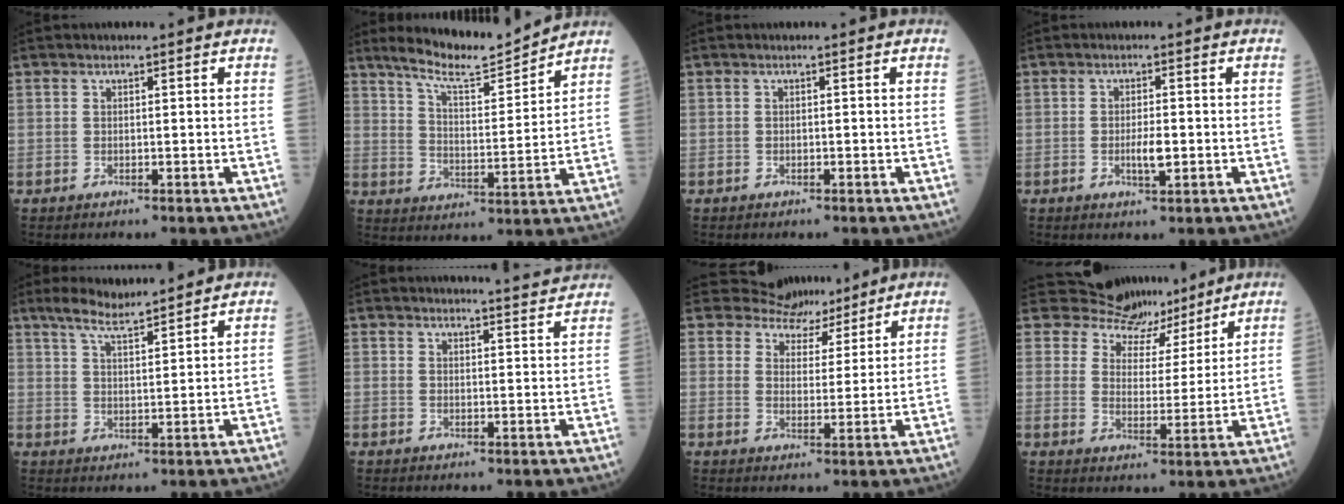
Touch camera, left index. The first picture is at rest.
{"total": 10.5, "force": [9.9, 0.3, 3.5], "torque": [-0.066, -0.011, 0.167]}
{"total": 0.0}
{"total": 2.6, "force": [-0.7, 0.6, 2.5], "torque": [-0.046, -0.004, -0.012]}
{"total": 6.5, "force": [5.8, 0.6, 2.9], "torque": [-0.060, 0.015, 0.107]}
{"total": 6.9, "force": [6.8, -0.1, 0.8], "torque": [-0.005, -0.001, 0.071]}
{"total": 7.9, "force": [7.1, 3.4, -0.3], "torque": [0.007, 0.006, 0.100]}
{"total": 10.3, "force": [9.4, 4.2, 0.5], "torque": [-0.008, 0.005, 0.136]}